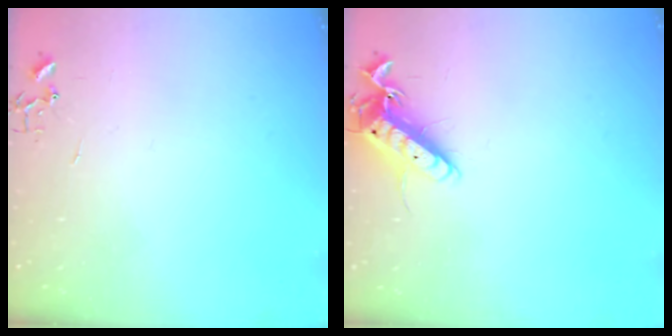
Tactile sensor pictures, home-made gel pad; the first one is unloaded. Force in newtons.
{"total": 13.2, "press": 13.1, "slide": 1.2}